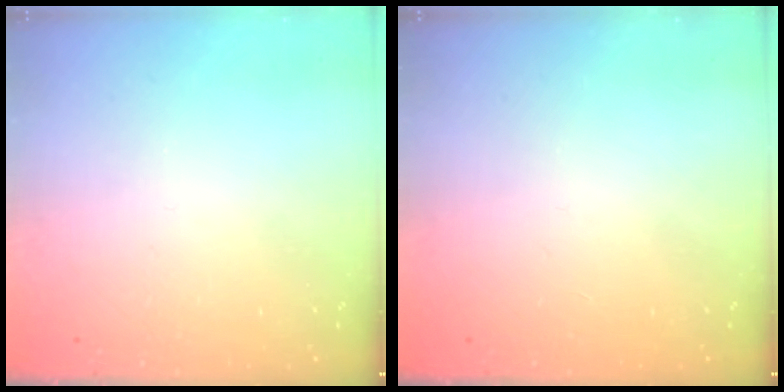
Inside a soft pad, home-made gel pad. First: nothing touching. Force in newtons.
{"total": 1.4, "press": 1.2, "slide": 0.8}